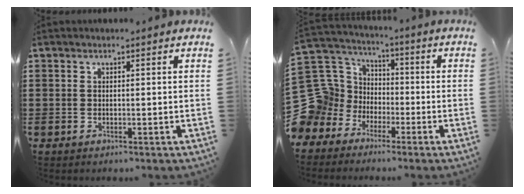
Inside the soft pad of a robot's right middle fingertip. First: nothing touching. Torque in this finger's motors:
{"motor_torque": [2.14, 0.00, -0.02, -0.01]}